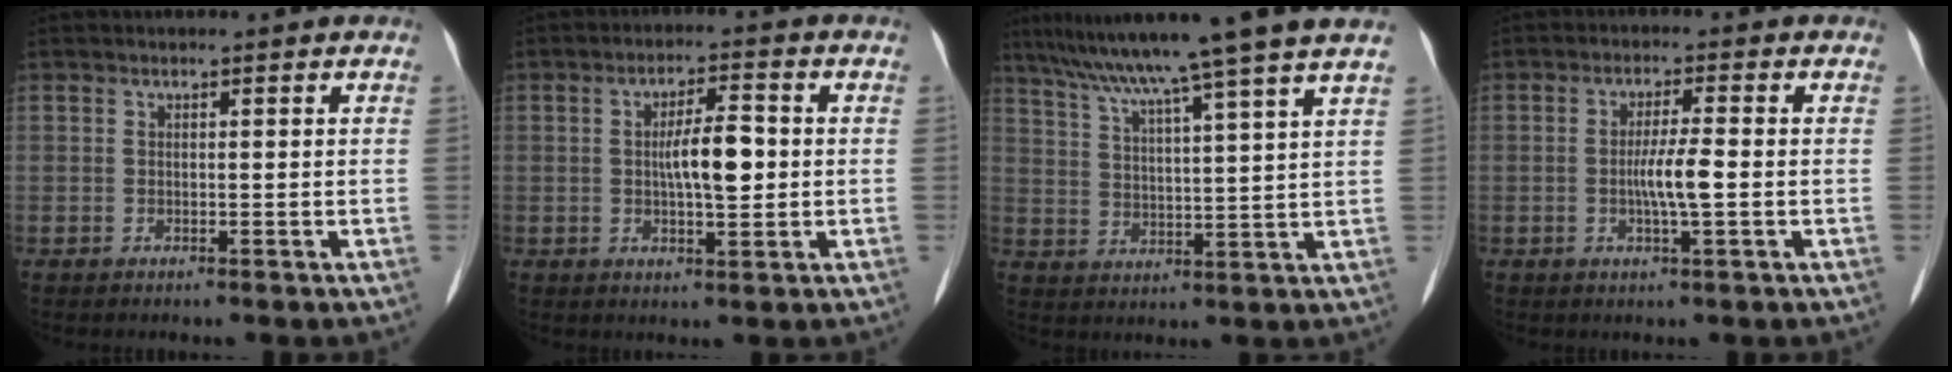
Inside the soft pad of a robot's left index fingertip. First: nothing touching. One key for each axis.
{"total": 6.2, "fx": 0.0, "fy": 1.6, "fz": 5.9, "tx": -0.107, "ty": 0.008, "tz": 0.004}
{"total": 16.2, "fx": 13.0, "fy": -2.3, "fz": 9.4, "tx": -0.153, "ty": 0.005, "tz": 0.185}
{"total": 4.4, "fx": -0.8, "fy": 0.1, "fz": 4.3, "tx": -0.086, "ty": -0.006, "tz": -0.013}